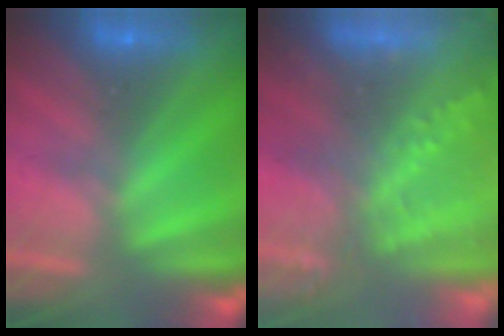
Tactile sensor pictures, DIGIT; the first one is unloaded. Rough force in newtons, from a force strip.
{"total": 8.5}